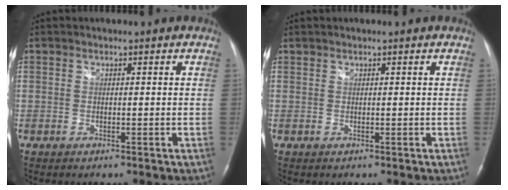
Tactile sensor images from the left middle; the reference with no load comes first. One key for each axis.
{"total": 0.0}